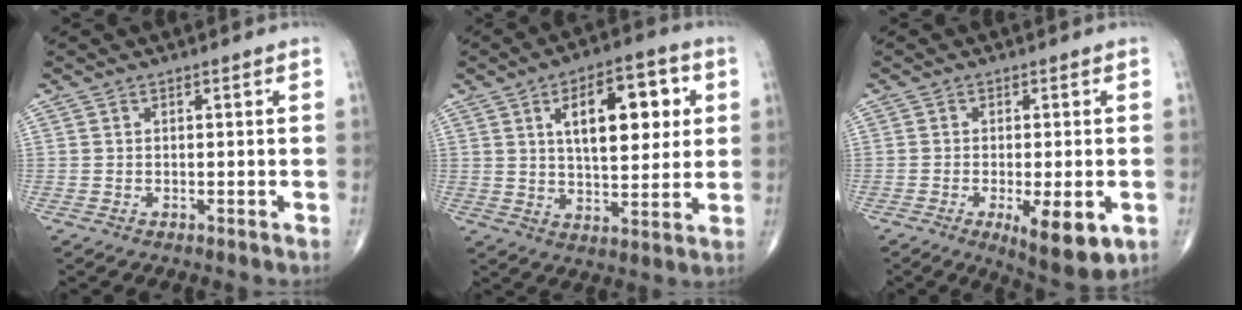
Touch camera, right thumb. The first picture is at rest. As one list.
[{"total": 15.6, "force": [4.4, 7.2, 13.0], "torque": [-0.162, -0.005, 0.068]}, {"total": 9.6, "force": [-3.1, 3.0, 8.5], "torque": [-0.119, -0.017, -0.041]}]